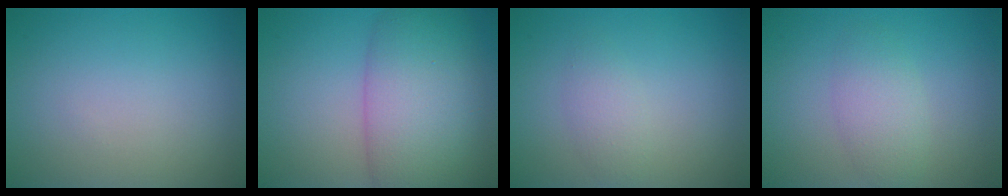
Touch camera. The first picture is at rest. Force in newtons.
{"total": 9.9, "press": 9.9, "slide": 0.2}
{"total": 1.7, "press": 1.7, "slide": 0.0}
{"total": 2.7, "press": 2.7, "slide": 0.1}